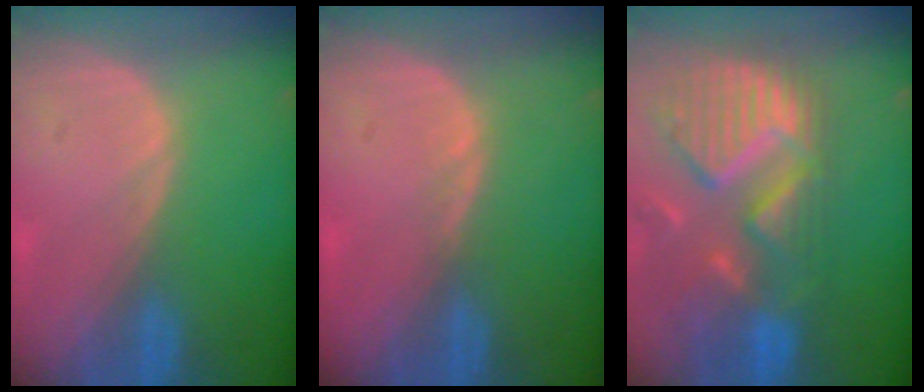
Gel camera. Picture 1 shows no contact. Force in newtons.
{"total": 0.7, "press": 0.7, "slide": 0.2}
{"total": 13.3, "press": 11.3, "slide": 7.1}